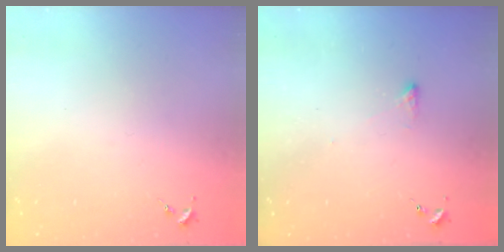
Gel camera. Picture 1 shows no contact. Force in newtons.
{"total": 2.4, "press": 2.4, "slide": 0.5}